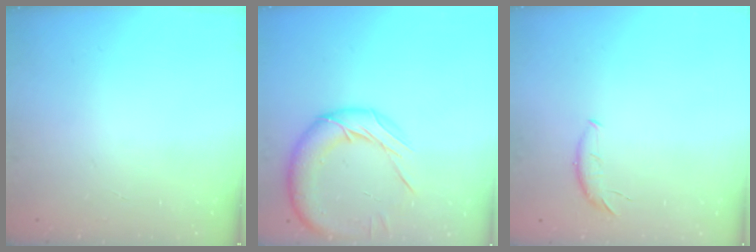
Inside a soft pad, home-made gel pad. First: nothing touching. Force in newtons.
{"total": 14.9, "press": 14.9, "slide": 1.2}
{"total": 6.0, "press": 6.0, "slide": 0.4}